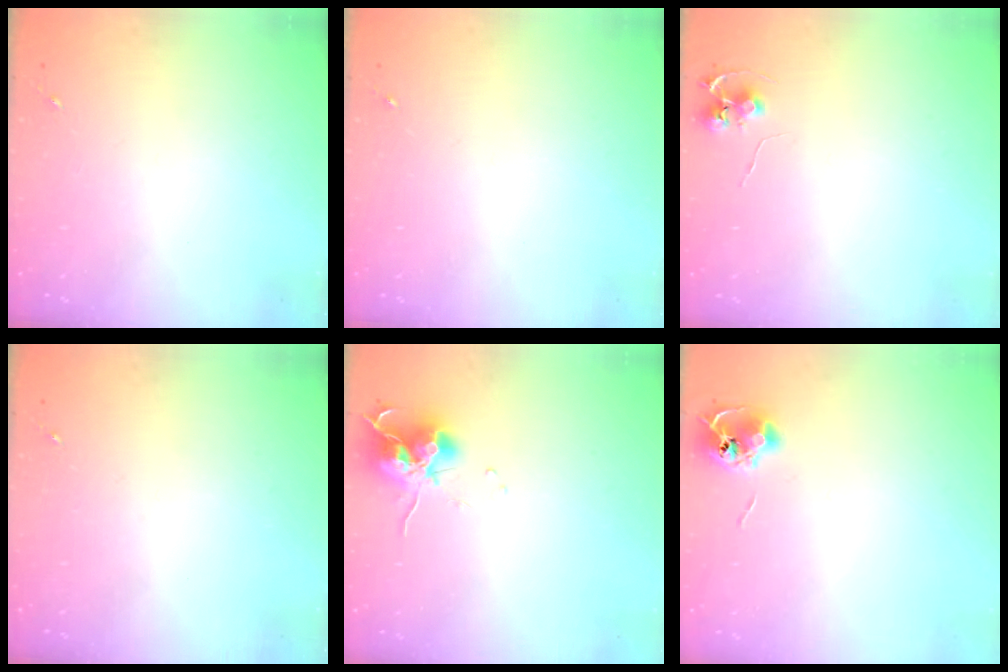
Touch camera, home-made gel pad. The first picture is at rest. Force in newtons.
{"total": 0.0}
{"total": 5.6, "press": 5.6, "slide": 0.5}
{"total": 0.0}
{"total": 12.7, "press": 12.7, "slide": 1.2}
{"total": 7.4, "press": 7.4, "slide": 0.7}